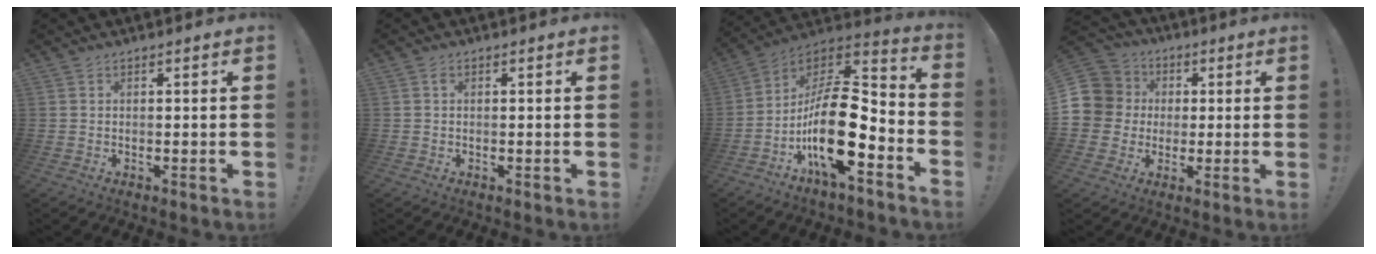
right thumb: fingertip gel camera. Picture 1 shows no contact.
{"total": 0.8, "force": [0.2, 0.6, 0.5], "torque": [-0.012, 0.004, 0.003]}
{"total": 22.0, "force": [-6.1, 8.8, 19.2], "torque": [-0.348, 0.029, -0.099]}
{"total": 11.1, "force": [1.4, 10.5, 3.3], "torque": [-0.063, 0.005, 0.031]}